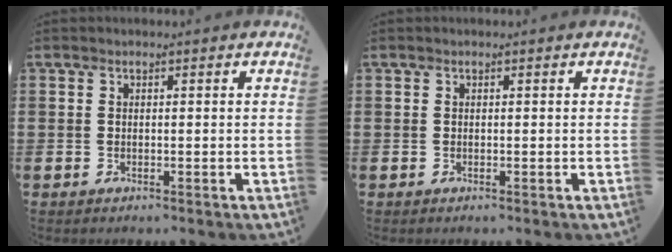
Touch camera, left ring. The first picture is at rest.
{"total": 0.0}